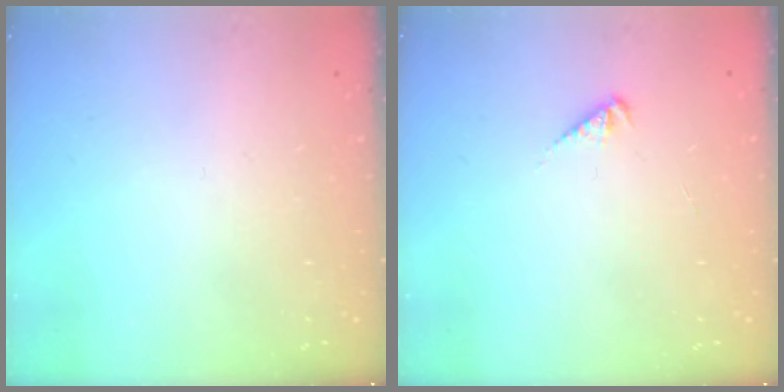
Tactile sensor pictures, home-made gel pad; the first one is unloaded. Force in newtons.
{"total": 2.5, "press": 2.4, "slide": 0.6}